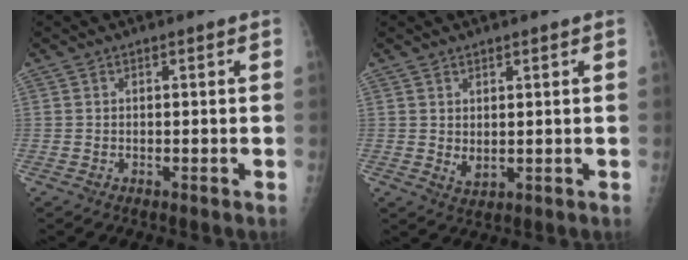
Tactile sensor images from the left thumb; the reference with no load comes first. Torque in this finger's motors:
{"motor_torque": [-0.04, 0.04, -0.07, -0.06, 0.00]}